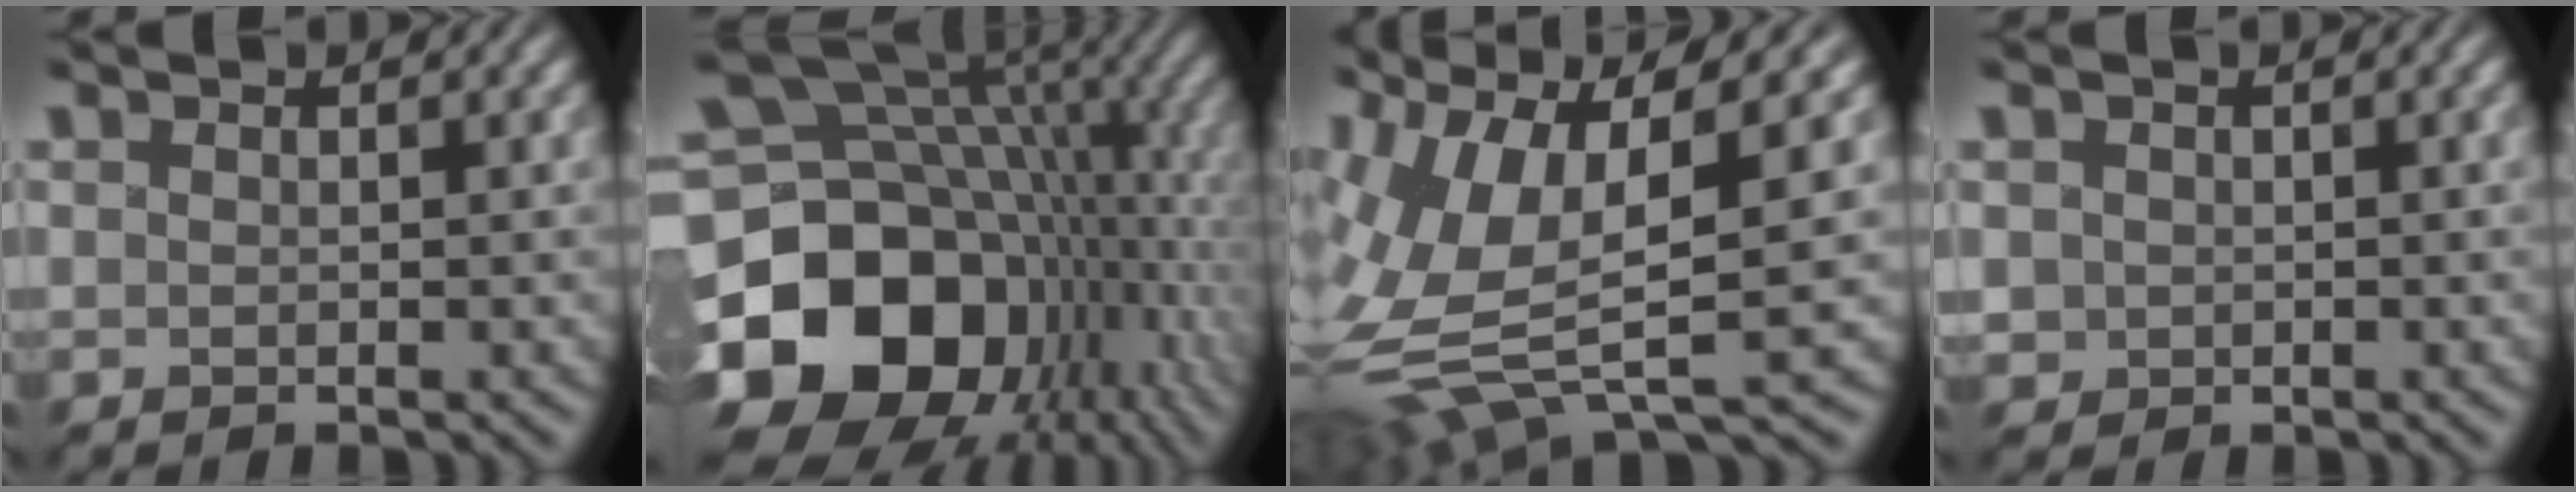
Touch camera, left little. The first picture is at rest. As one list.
[{"total": 20.1, "force": [-5.9, 14.6, 12.4], "torque": [-0.253, -0.010, -0.099]}, {"total": 11.2, "force": [0.8, 4.4, 10.2], "torque": [-0.225, -0.009, 0.018]}, {"total": 1.2, "force": [0.1, 1.1, 0.1], "torque": [-0.006, -0.004, 0.003]}]